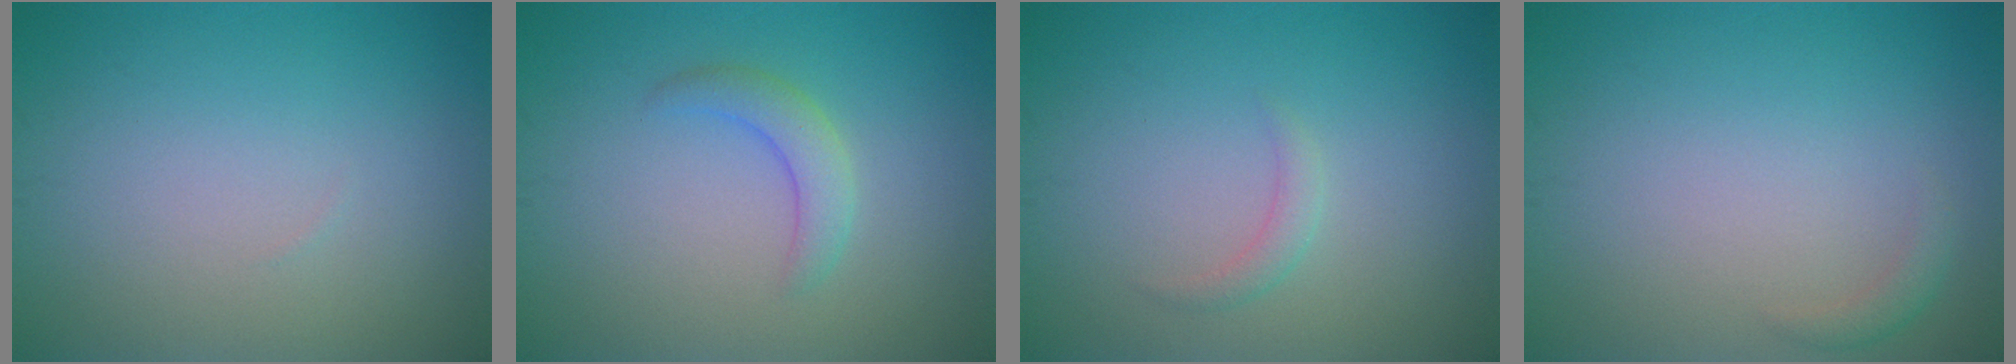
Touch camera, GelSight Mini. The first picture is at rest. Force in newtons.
{"total": 2.3, "press": 2.3, "slide": 0.2}
{"total": 1.1, "press": 1.1, "slide": 0.1}
{"total": 1.0, "press": 1.0, "slide": 0.0}